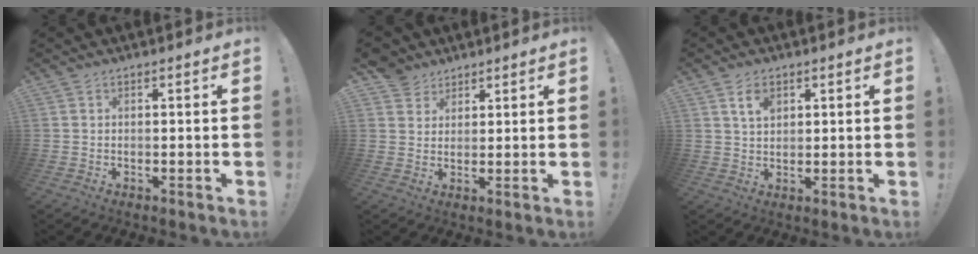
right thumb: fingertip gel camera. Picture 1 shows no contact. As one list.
[{"total": 5.1, "force": [3.6, 3.6, 0.1], "torque": [-0.001, -0.025, 0.068]}, {"total": 5.0, "force": [2.4, 3.0, 3.1], "torque": [-0.047, -0.006, 0.042]}]